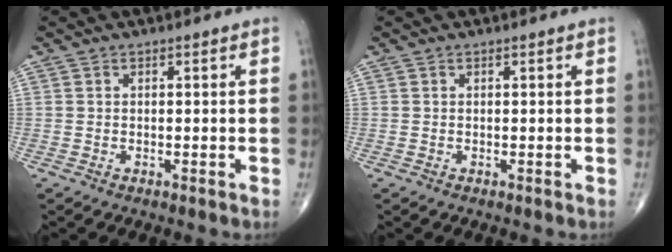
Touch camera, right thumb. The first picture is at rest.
{"total": 0.0}